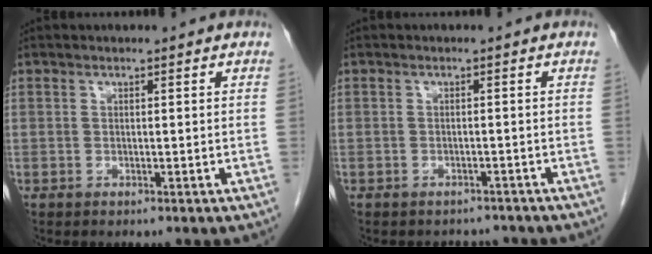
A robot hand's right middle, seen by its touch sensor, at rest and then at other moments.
{"total": 3.7, "force": [-3.4, 1.5, 0.1], "torque": [-0.005, 0.001, -0.043]}